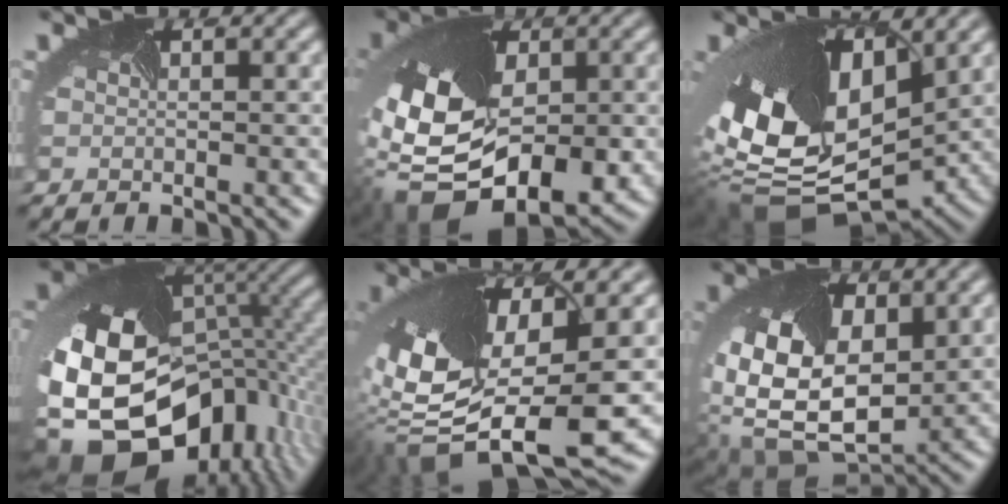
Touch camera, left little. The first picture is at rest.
{"total": 15.2, "force": [-3.6, 10.0, 10.9], "torque": [-0.221, -0.042, -0.039]}
{"total": 16.1, "force": [-0.6, 9.7, 12.9], "torque": [-0.259, -0.039, 0.011]}
{"total": 19.7, "force": [-6.2, 13.4, 13.1], "torque": [-0.263, -0.051, -0.079]}
{"total": 16.2, "force": [-1.6, 7.8, 14.0], "torque": [-0.303, -0.046, -0.013]}
{"total": 12.0, "force": [1.1, 7.9, 8.9], "torque": [-0.206, -0.027, 0.028]}